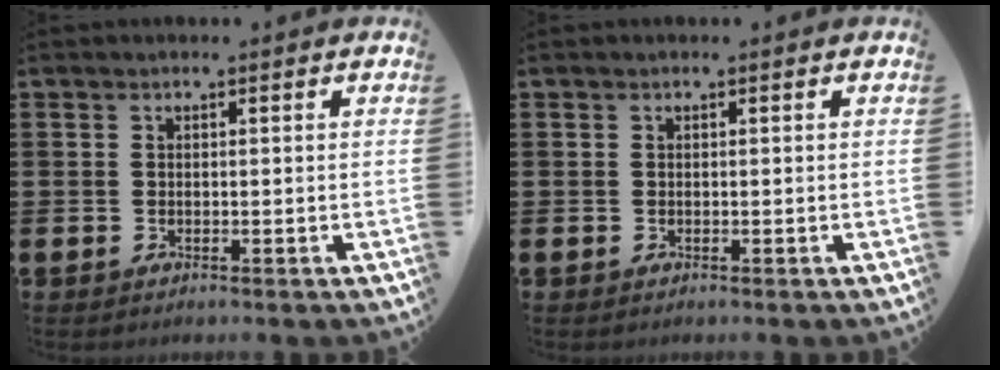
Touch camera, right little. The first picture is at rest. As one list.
[{"total": 0.0}]